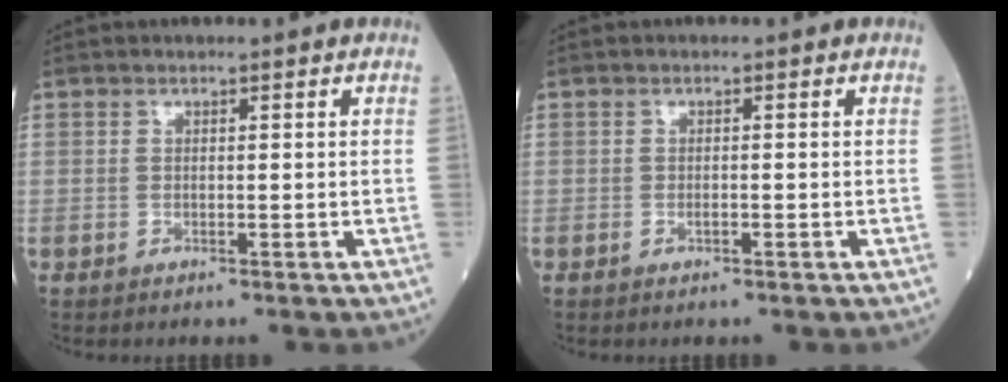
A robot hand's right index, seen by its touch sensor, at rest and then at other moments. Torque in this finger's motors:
{"motor_torque": [-0.01, -0.03, -0.05, -0.02]}